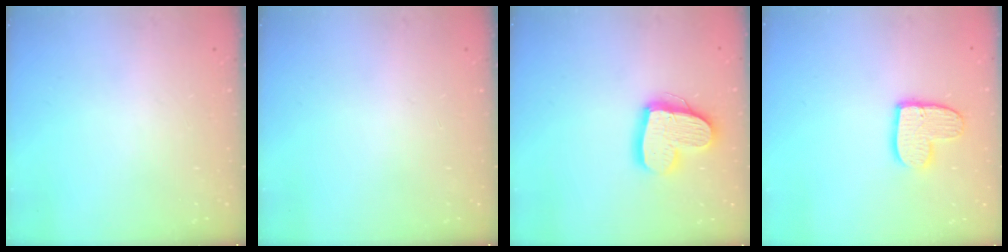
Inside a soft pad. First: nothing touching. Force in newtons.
{"total": 0.0}
{"total": 16.0, "press": 16.0, "slide": 1.5}
{"total": 10.7, "press": 10.7, "slide": 0.8}